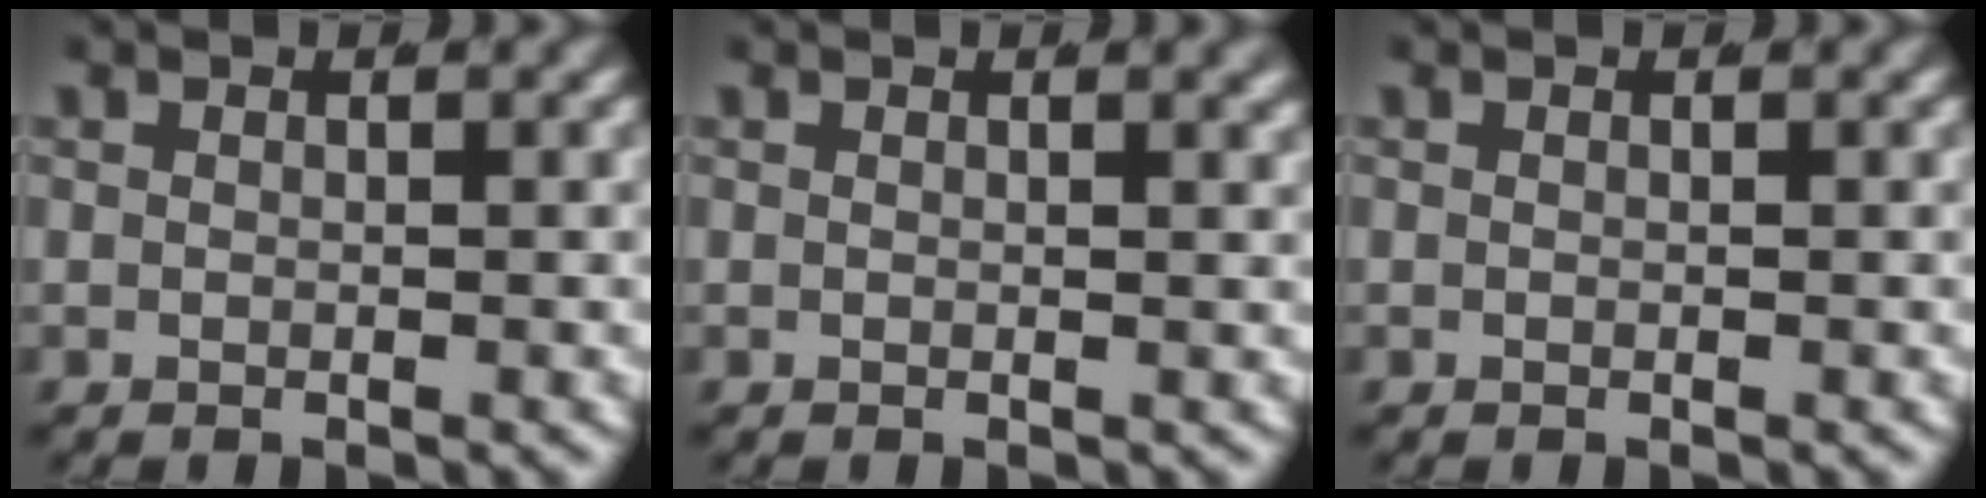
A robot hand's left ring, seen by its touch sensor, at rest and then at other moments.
{"total": 0.7, "force": [0.5, -0.1, 0.5], "torque": [-0.004, 0.001, 0.006]}
{"total": 0.0}